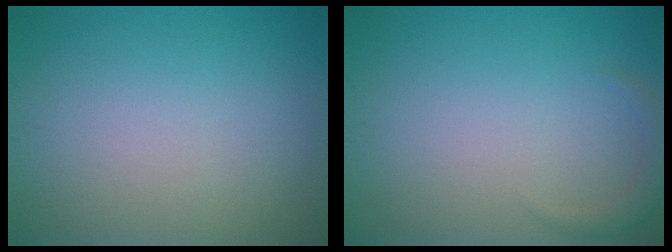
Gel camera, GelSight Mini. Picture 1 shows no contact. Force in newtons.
{"total": 1.4, "press": 1.4, "slide": 0.1}